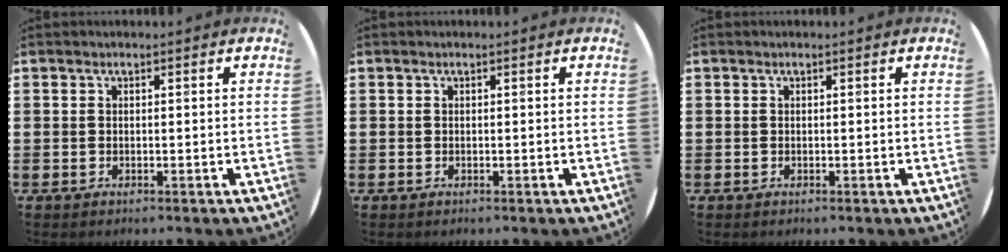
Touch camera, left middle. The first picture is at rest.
{"total": 0.0}
{"total": 0.0}